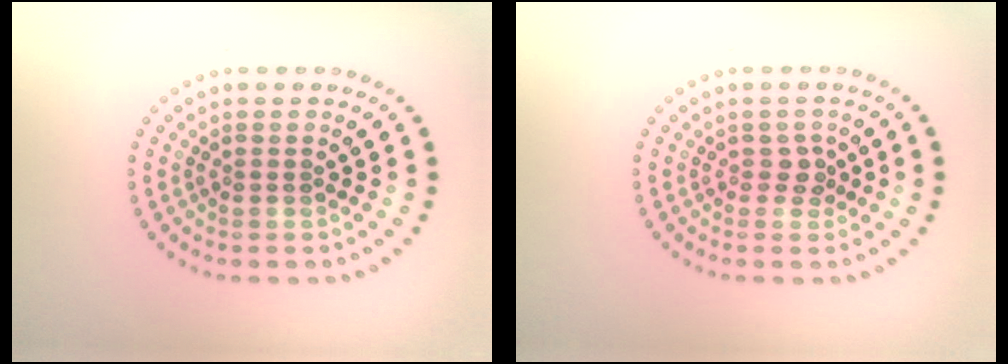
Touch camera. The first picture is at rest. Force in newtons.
{"total": 1.2, "press": 1.1, "slide": 0.6}